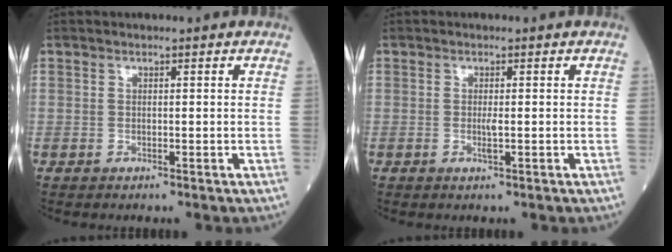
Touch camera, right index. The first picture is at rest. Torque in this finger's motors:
{"motor_torque": [0.68, -0.09, 0.33, 0.10]}